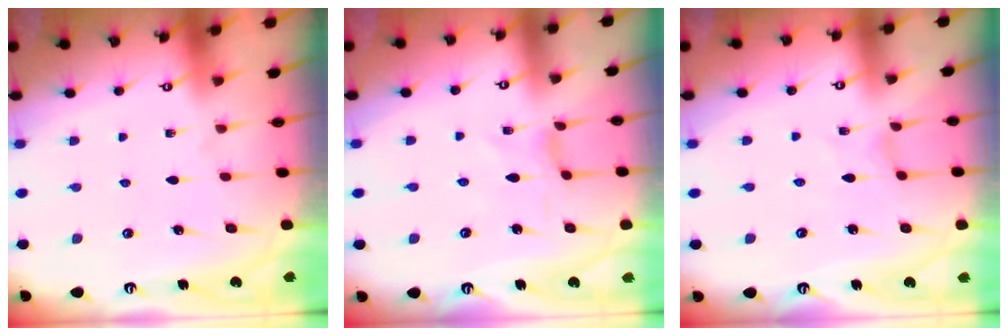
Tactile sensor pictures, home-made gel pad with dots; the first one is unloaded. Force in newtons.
{"total": 0.0}
{"total": 0.0}